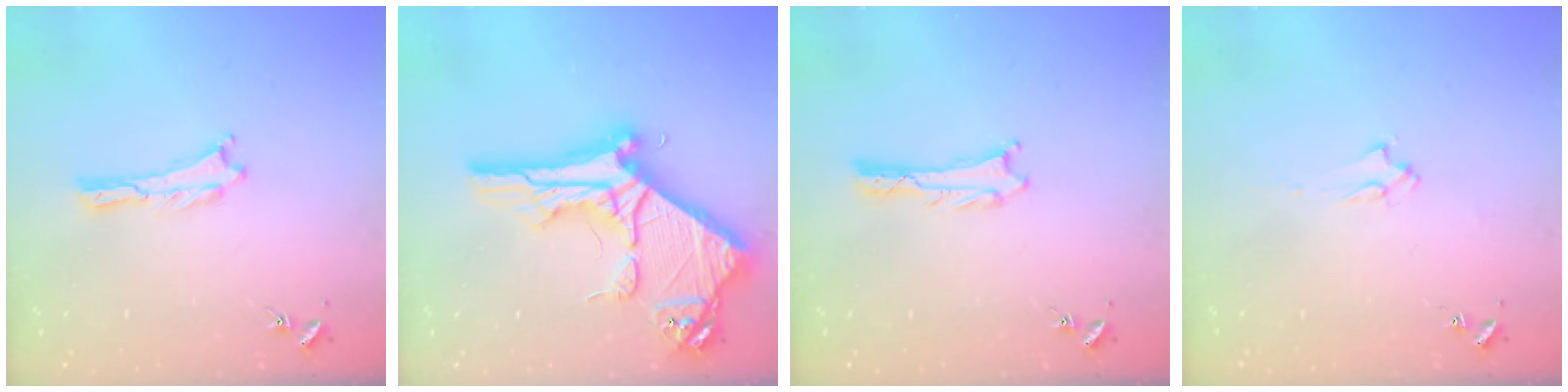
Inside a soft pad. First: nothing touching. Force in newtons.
{"total": 14.0, "press": 13.9, "slide": 1.4}
{"total": 0.6, "press": 0.6, "slide": 0.1}
{"total": 2.0, "press": 2.0, "slide": 0.3}